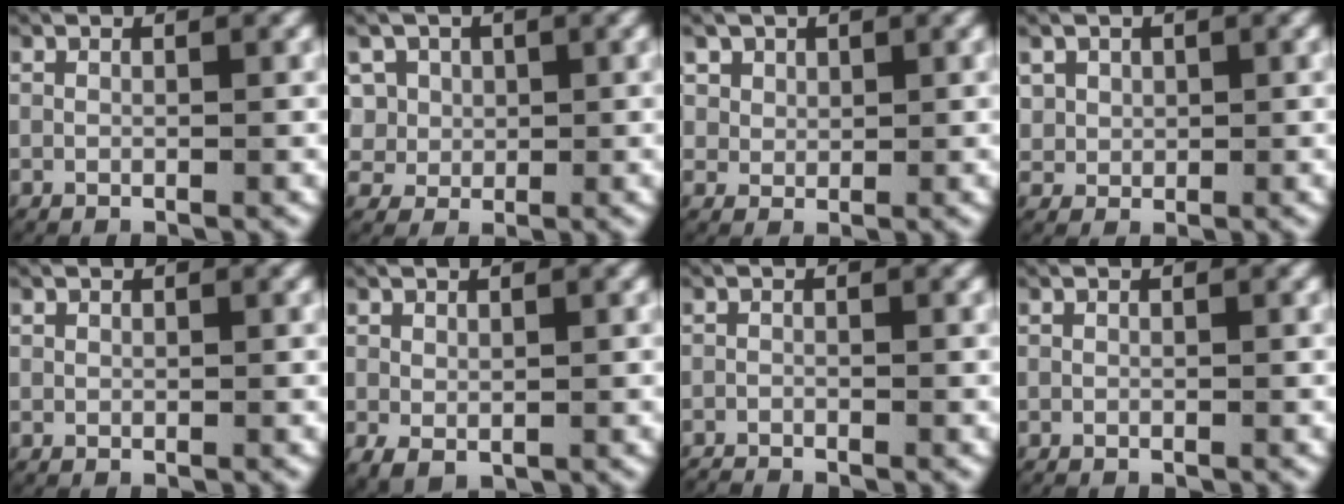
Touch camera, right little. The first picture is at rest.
{"total": 6.3, "force": [0.7, 5.8, 2.2], "torque": [-0.067, -0.018, 0.019]}
{"total": 2.4, "force": [1.4, 1.9, 0.4], "torque": [-0.018, -0.003, 0.035]}
{"total": 2.7, "force": [1.0, 2.4, 0.8], "torque": [-0.032, -0.004, 0.026]}
{"total": 0.0}
{"total": 1.7, "force": [-0.3, 1.2, 1.2], "torque": [-0.017, -0.007, 0.005]}
{"total": 1.5, "force": [-1.5, 0.3, 0.1], "torque": [-0.010, -0.012, -0.023]}
{"total": 0.0}